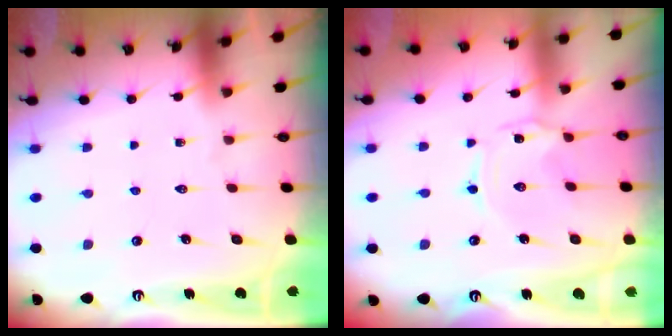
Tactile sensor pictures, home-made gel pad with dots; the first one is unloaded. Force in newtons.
{"total": 1.0, "press": 1.0, "slide": 0.1}